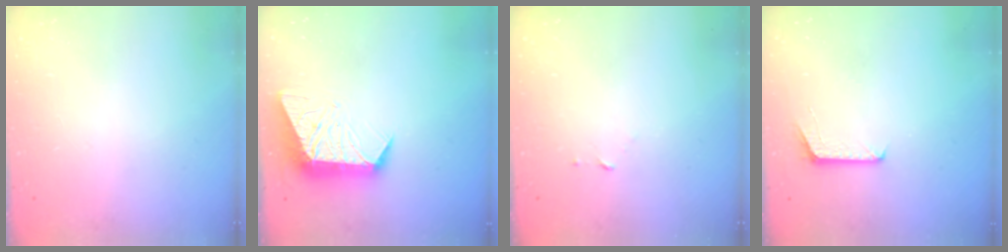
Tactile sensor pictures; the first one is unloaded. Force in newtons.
{"total": 11.4, "press": 11.3, "slide": 0.9}
{"total": 2.5, "press": 2.5, "slide": 0.2}
{"total": 5.7, "press": 5.7, "slide": 0.6}